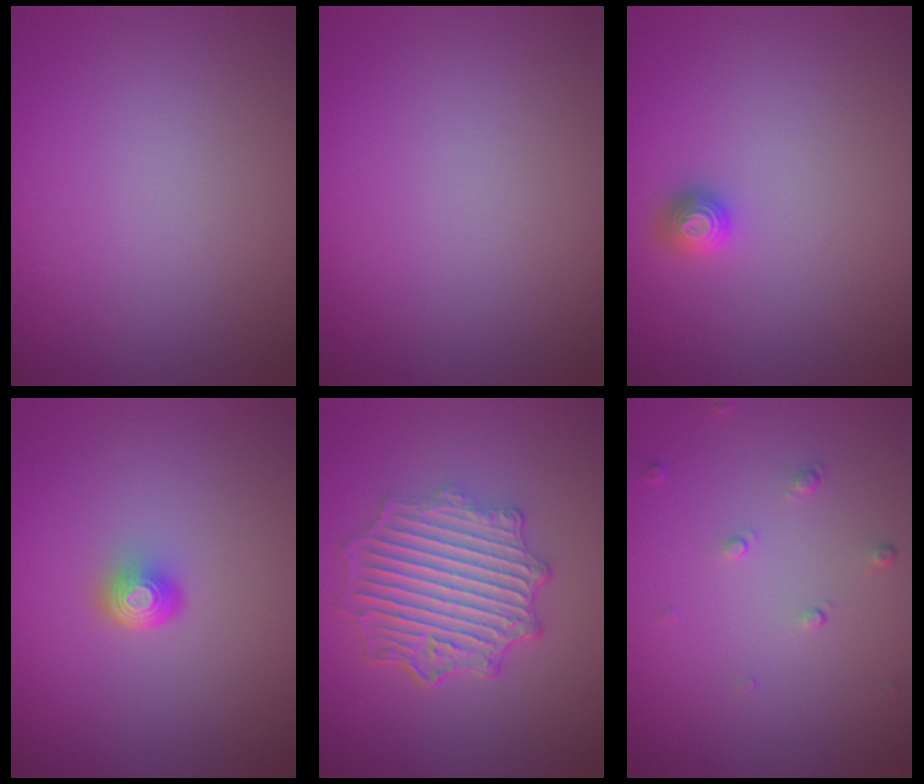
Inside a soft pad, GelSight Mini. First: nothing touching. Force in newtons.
{"total": 0.0}
{"total": 1.1, "press": 1.1, "slide": 0.2}
{"total": 2.1, "press": 1.4, "slide": 1.6}
{"total": 6.1, "press": 5.1, "slide": 3.3}
{"total": 0.9, "press": 0.6, "slide": 0.7}